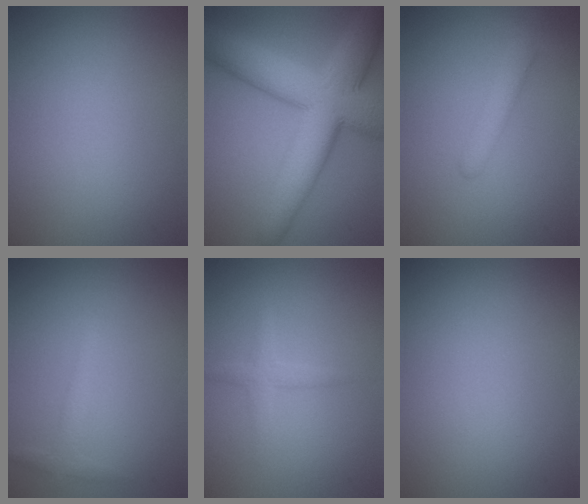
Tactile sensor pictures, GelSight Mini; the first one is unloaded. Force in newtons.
{"total": 10.9, "press": 10.9, "slide": 0.2}
{"total": 2.4, "press": 2.4, "slide": 0.1}
{"total": 1.5, "press": 1.5, "slide": 0.0}
{"total": 1.4, "press": 1.4, "slide": 0.1}
{"total": 0.0}